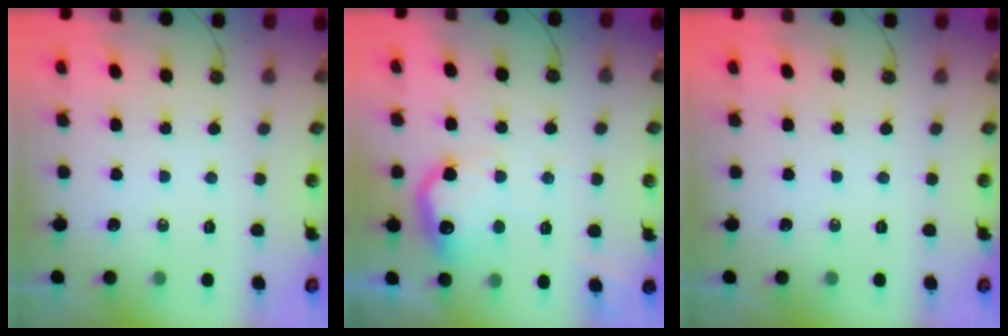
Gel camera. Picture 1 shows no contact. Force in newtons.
{"total": 14.3, "press": 14.2, "slide": 0.8}
{"total": 0.0}